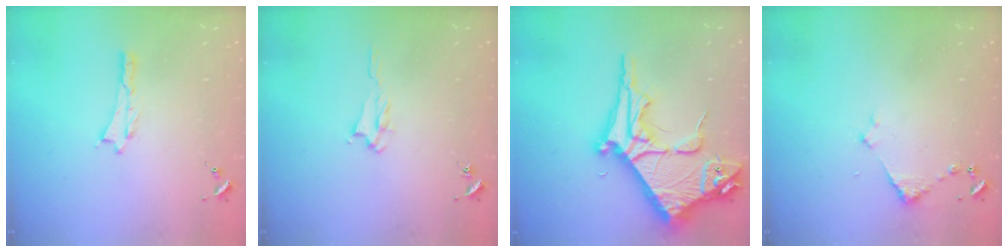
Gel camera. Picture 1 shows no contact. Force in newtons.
{"total": 2.1, "press": 2.0, "slide": 0.3}
{"total": 15.7, "press": 15.6, "slide": 1.6}
{"total": 2.9, "press": 2.9, "slide": 0.3}